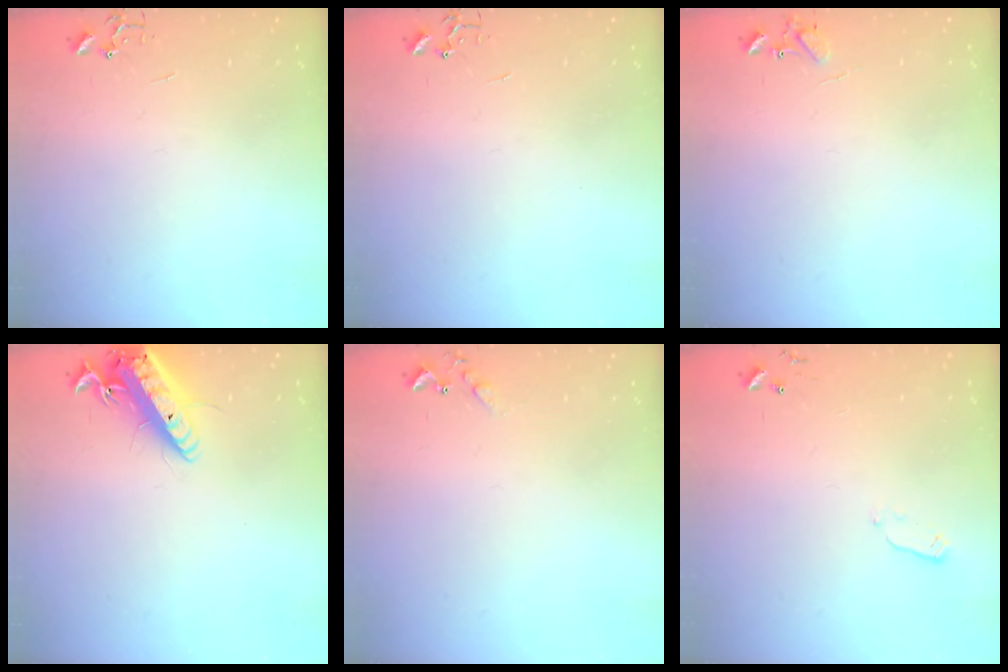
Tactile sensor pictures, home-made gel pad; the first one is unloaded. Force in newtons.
{"total": 0.0}
{"total": 7.6, "press": 7.6, "slide": 0.6}
{"total": 16.3, "press": 16.0, "slide": 3.0}
{"total": 5.5, "press": 5.5, "slide": 0.6}
{"total": 3.5, "press": 3.4, "slide": 0.9}